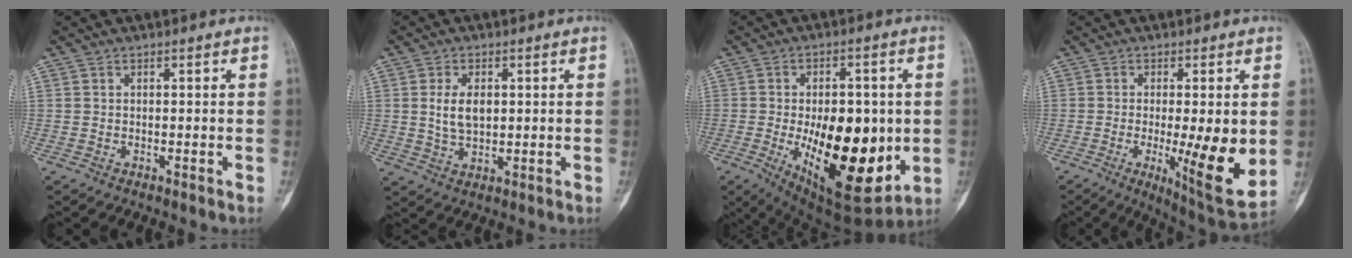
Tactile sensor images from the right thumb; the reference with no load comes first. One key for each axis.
{"total": 5.7, "fx": 1.0, "fy": 3.3, "fz": 4.6, "tx": -0.080, "ty": -0.009, "tz": 0.023}
{"total": 22.6, "fx": -3.0, "fy": 11.0, "fz": 19.5, "tx": -0.278, "ty": -0.022, "tz": -0.017}
{"total": 14.0, "fx": -1.8, "fy": 3.0, "fz": 13.6, "tx": -0.197, "ty": -0.033, "tz": -0.019}